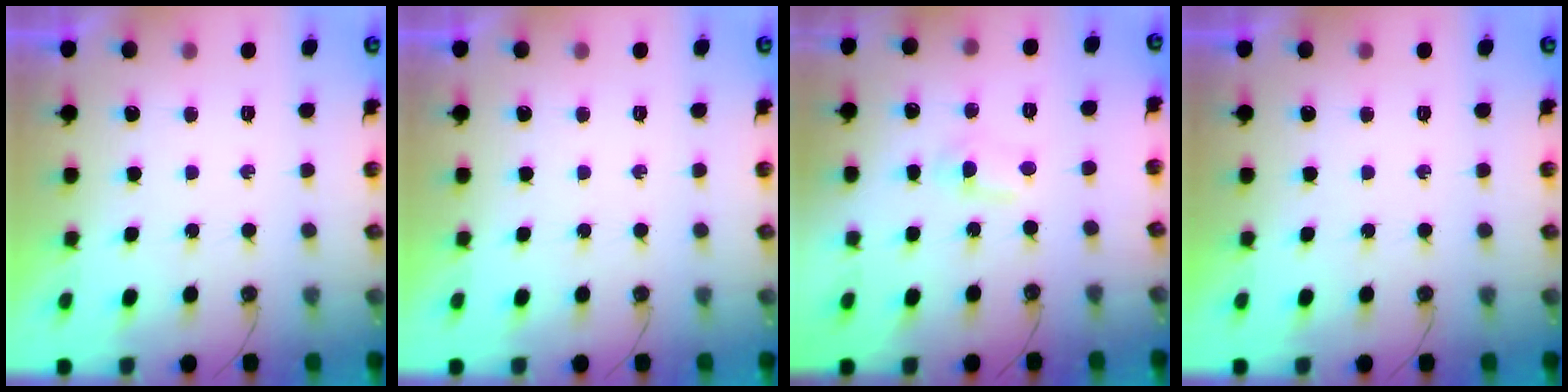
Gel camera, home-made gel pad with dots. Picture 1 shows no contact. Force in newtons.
{"total": 0.0}
{"total": 1.2, "press": 1.0, "slide": 0.7}
{"total": 0.0}